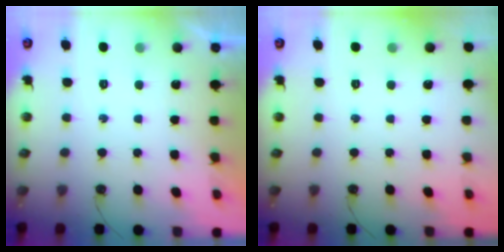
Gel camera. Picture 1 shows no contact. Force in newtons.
{"total": 0.0}